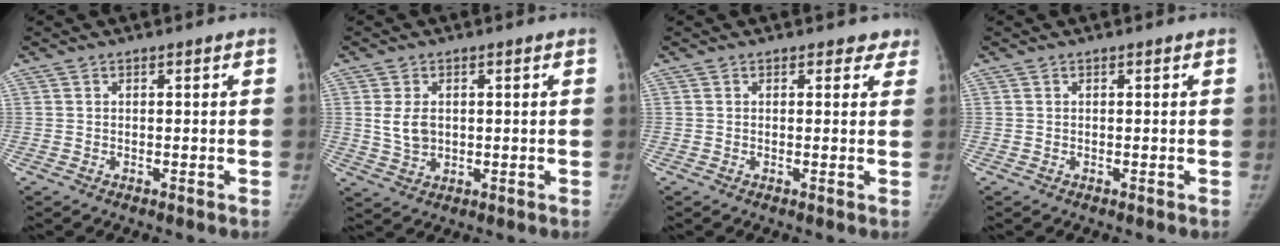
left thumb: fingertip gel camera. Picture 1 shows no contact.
{"total": 4.6, "force": [0.6, 3.3, 3.2], "torque": [-0.049, -0.005, 0.021]}
{"total": 2.8, "force": [2.3, 1.7, 0.4], "torque": [0.030, -0.009, 0.011]}
{"total": 0.0}